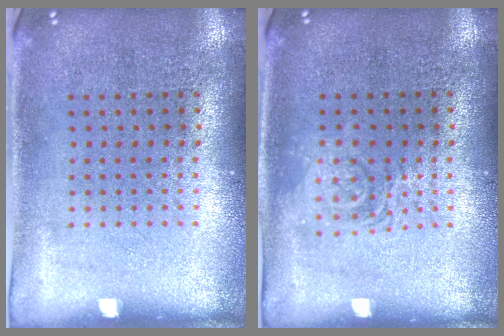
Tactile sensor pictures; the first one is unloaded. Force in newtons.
{"total": 1.1, "press": 1.1, "slide": 0.2}